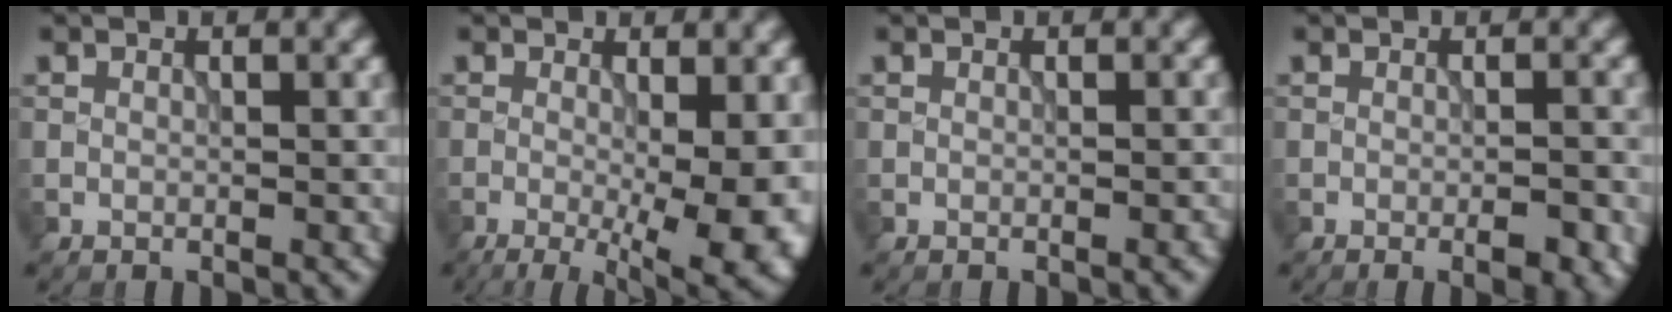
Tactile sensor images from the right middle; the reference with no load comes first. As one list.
[{"total": 9.6, "force": [-1.8, 3.3, 8.9], "torque": [-0.112, -0.016, -0.021]}, {"total": 0.7, "force": [-0.3, 0.1, 0.6], "torque": [-0.005, 0.001, -0.004]}, {"total": 2.9, "force": [-1.3, 0.7, 2.5], "torque": [-0.036, -0.004, -0.016]}]